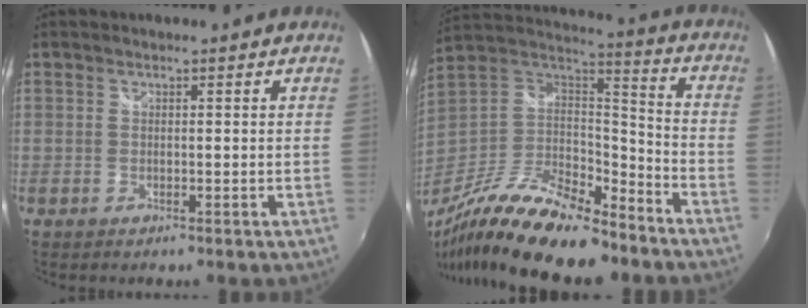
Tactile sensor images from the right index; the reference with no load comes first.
{"total": 25.7, "force": [-18.7, 7.4, 16.1], "torque": [-0.311, -0.039, -0.318]}